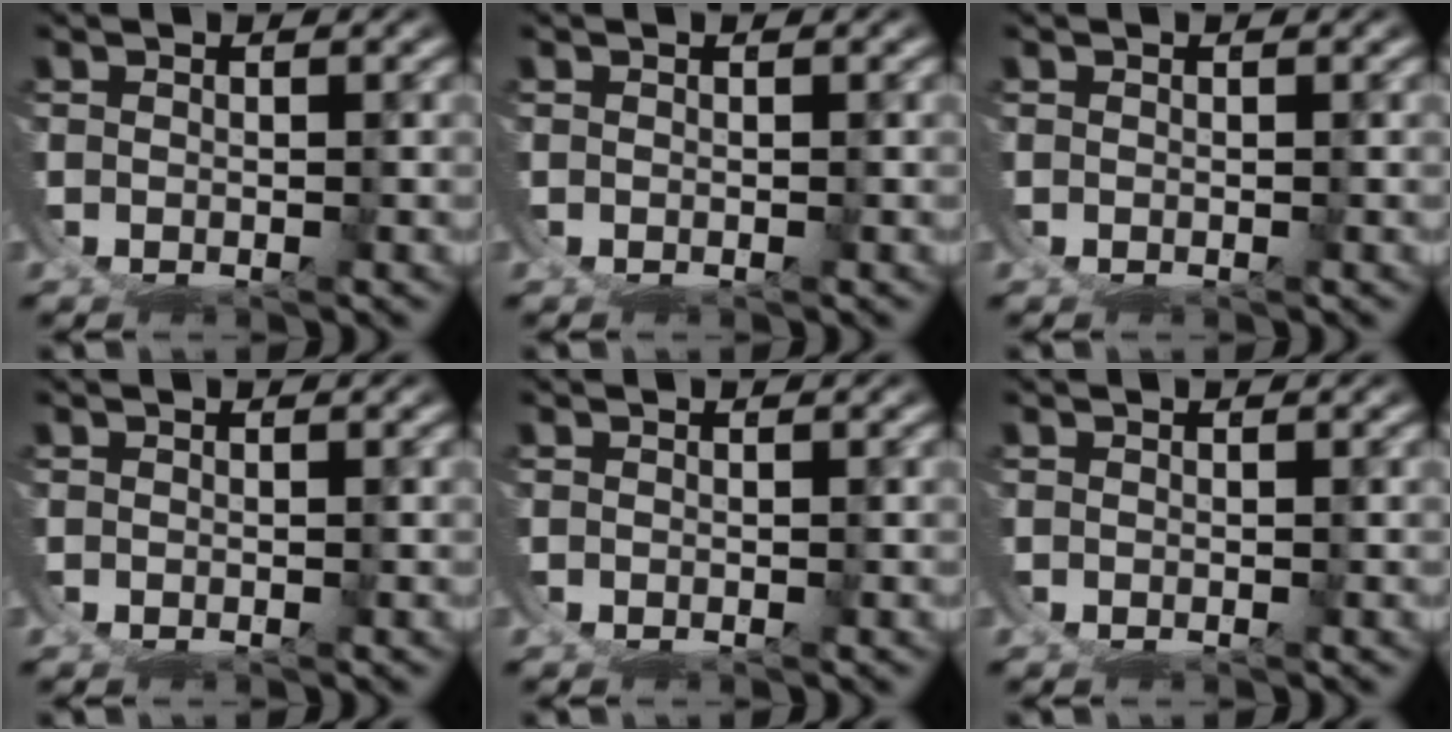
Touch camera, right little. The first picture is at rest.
{"total": 0.0}
{"total": 0.0}
{"total": 0.0}
{"total": 0.0}
{"total": 0.0}